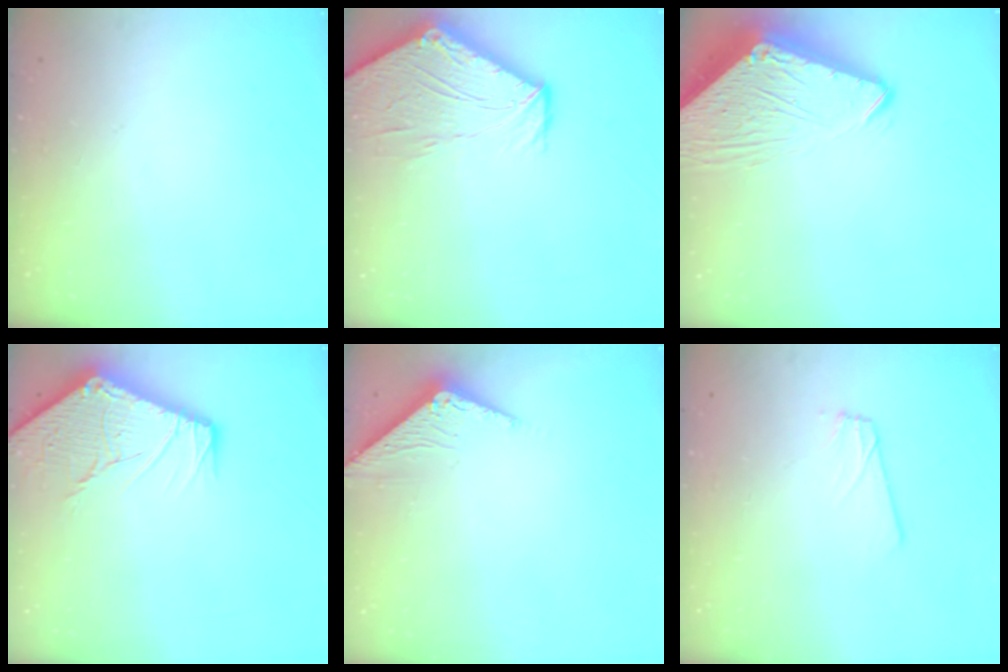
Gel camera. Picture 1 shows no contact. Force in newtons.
{"total": 10.8, "press": 10.8, "slide": 1.2}
{"total": 10.2, "press": 10.2, "slide": 0.8}
{"total": 16.7, "press": 16.7, "slide": 1.1}
{"total": 3.0, "press": 3.0, "slide": 0.1}
{"total": 1.8, "press": 1.8, "slide": 0.1}